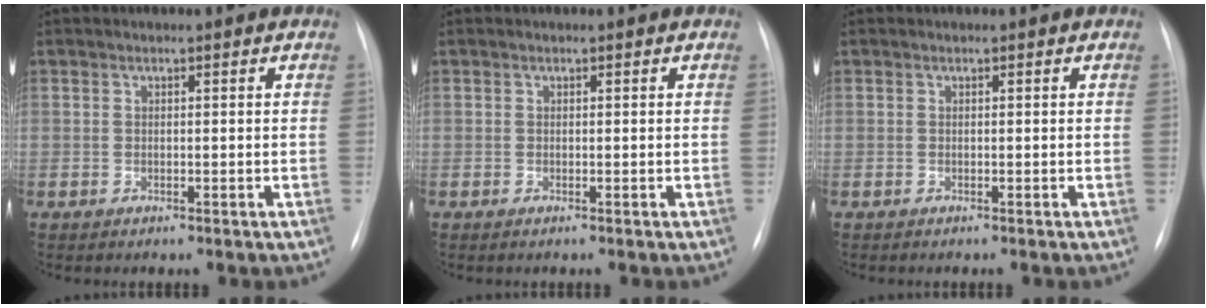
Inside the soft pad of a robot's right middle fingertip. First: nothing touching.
{"total": 0.0}
{"total": 0.0}